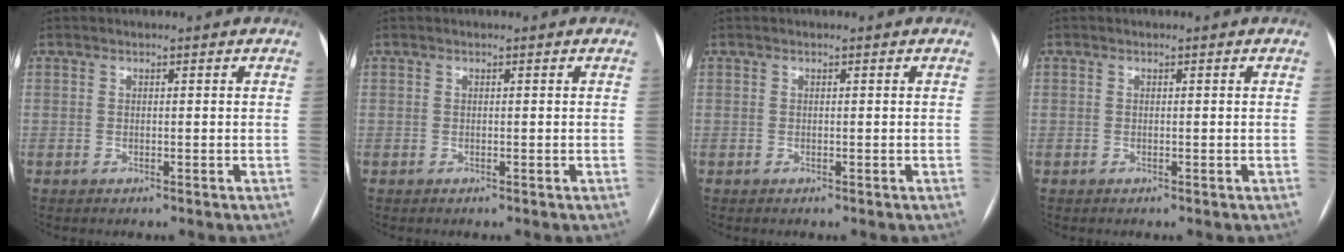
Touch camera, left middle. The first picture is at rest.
{"total": 0.0}
{"total": 0.0}
{"total": 0.0}